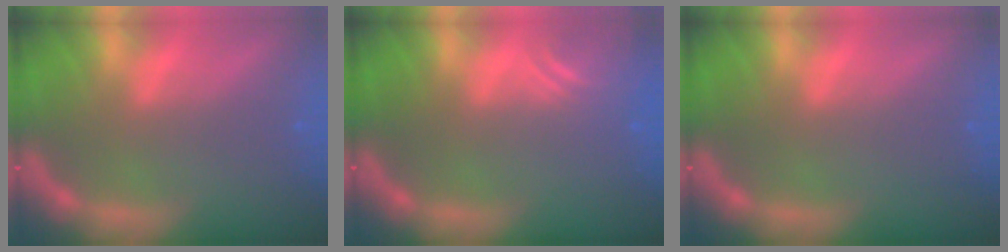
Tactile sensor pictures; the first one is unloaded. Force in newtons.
{"total": 3.0}
{"total": 0.0}